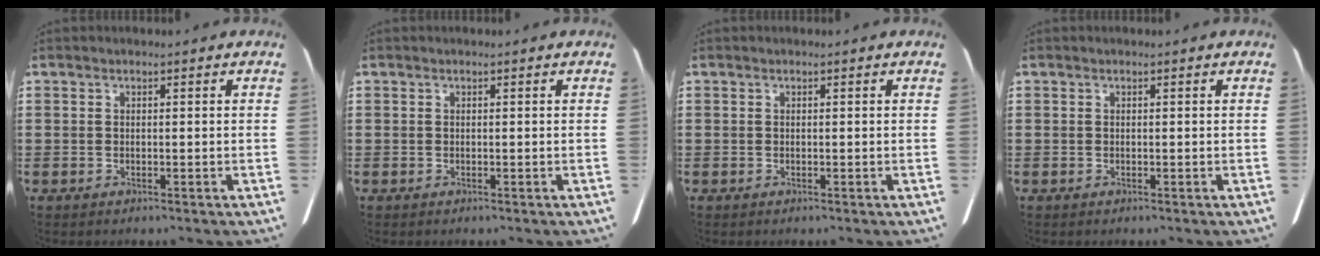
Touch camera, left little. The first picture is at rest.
{"total": 0.0}
{"total": 0.0}
{"total": 0.0}